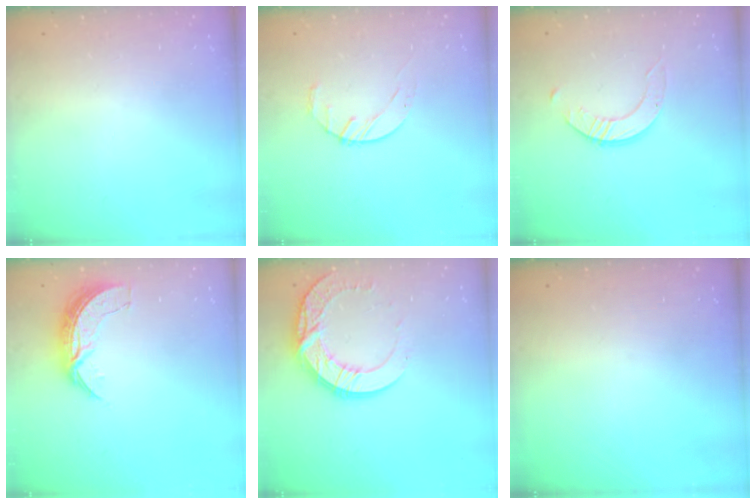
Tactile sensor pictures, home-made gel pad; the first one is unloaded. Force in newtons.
{"total": 4.8, "press": 4.7, "slide": 0.6}
{"total": 4.0, "press": 4.0, "slide": 0.1}
{"total": 7.4, "press": 7.4, "slide": 0.5}
{"total": 14.4, "press": 14.4, "slide": 1.4}
{"total": 0.0}